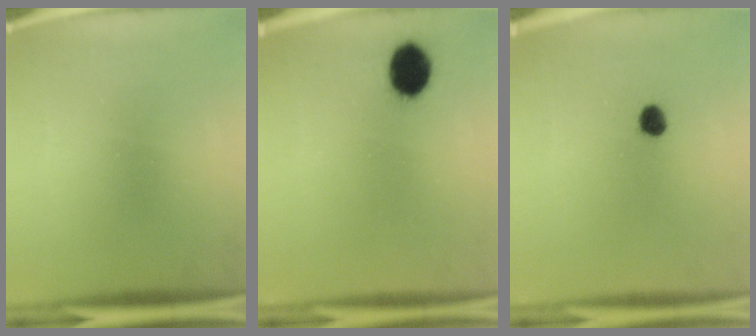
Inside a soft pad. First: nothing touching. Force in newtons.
{"total": 8.0}
{"total": 2.8}